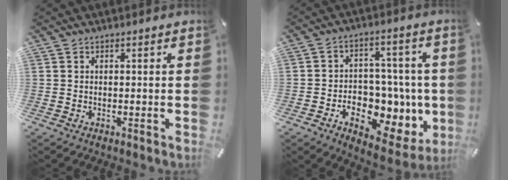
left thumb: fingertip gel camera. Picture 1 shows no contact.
{"total": 13.3, "force": [-3.3, 9.3, 8.9], "torque": [-0.117, 0.004, -0.043]}